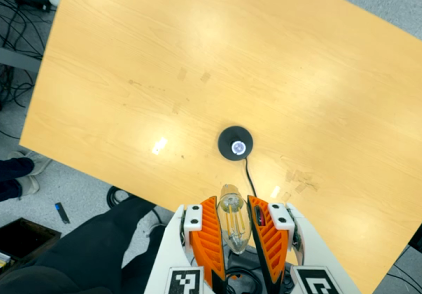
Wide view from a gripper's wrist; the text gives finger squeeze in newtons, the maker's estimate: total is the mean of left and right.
{"total": 12.1, "left": 12.1, "right": 12.1}